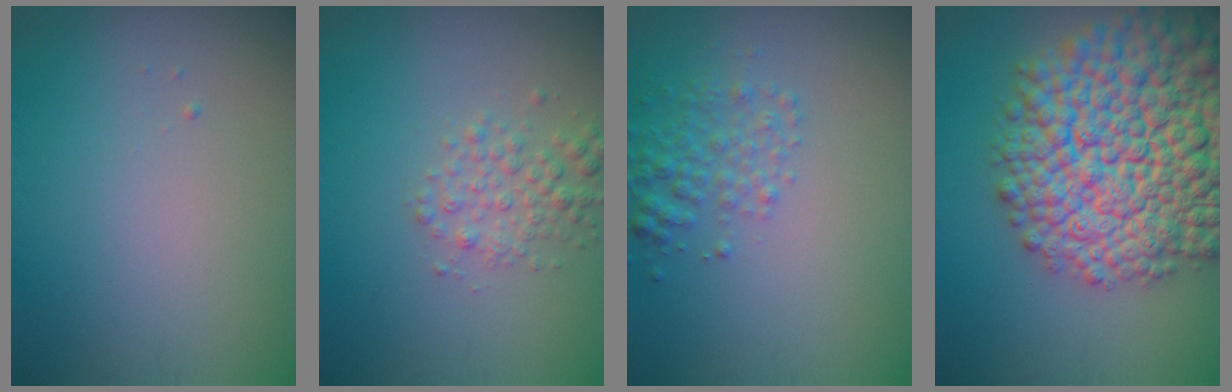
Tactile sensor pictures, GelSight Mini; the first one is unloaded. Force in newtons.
{"total": 2.4, "press": 2.4, "slide": 0.1}
{"total": 2.5, "press": 2.5, "slide": 0.1}
{"total": 16.3, "press": 16.3, "slide": 0.7}